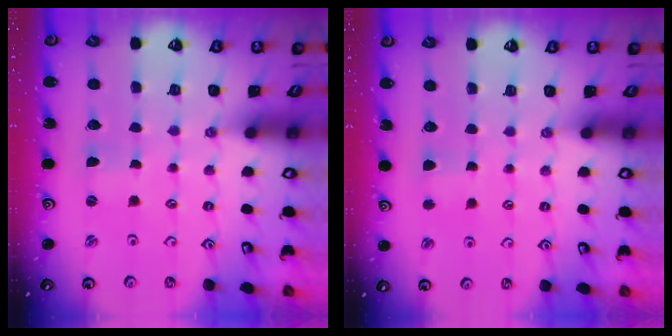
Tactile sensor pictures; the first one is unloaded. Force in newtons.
{"total": 2.2, "press": 2.2, "slide": 0.2}